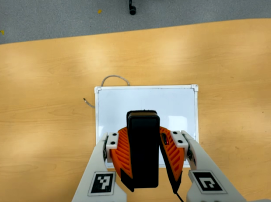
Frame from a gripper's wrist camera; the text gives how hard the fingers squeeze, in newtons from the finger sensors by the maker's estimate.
{"total": 8.4, "left": 8.0, "right": 8.7}